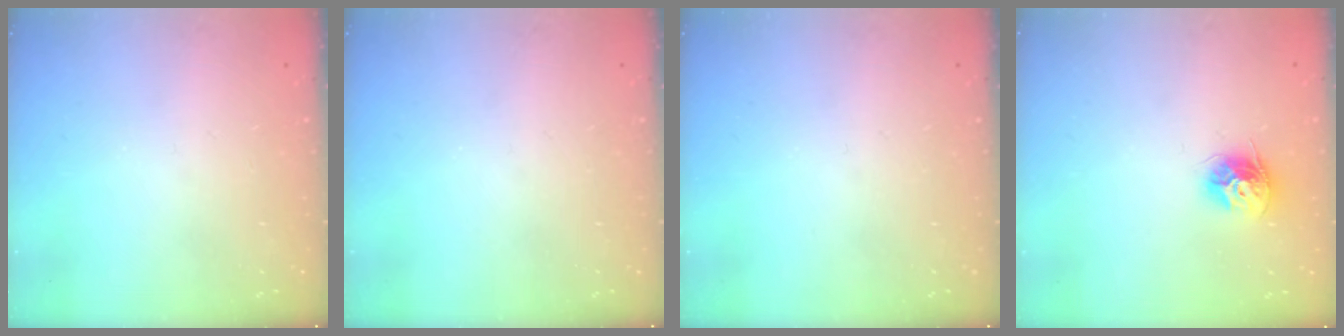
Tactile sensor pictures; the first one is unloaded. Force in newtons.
{"total": 0.0}
{"total": 0.0}
{"total": 10.1, "press": 10.1, "slide": 0.3}